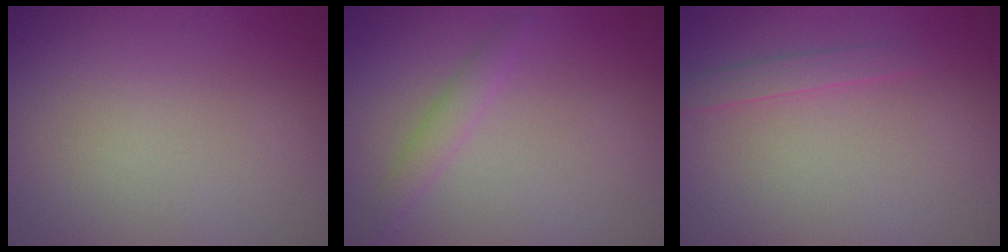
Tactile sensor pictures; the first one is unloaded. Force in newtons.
{"total": 1.4, "press": 1.4, "slide": 0.1}
{"total": 1.1, "press": 1.1, "slide": 0.1}